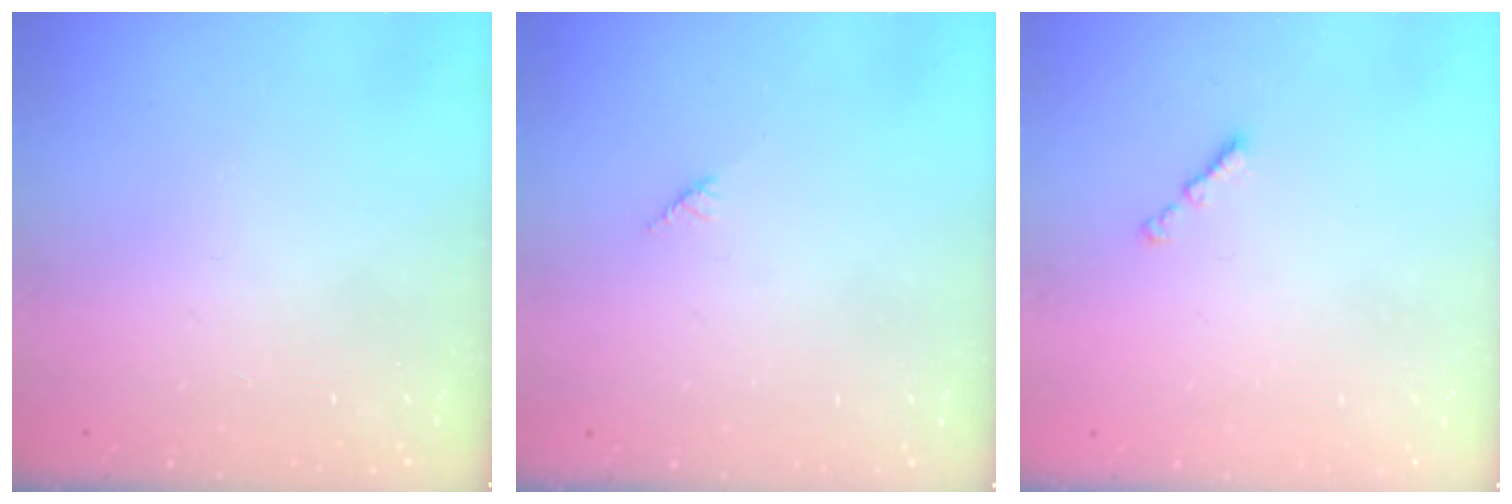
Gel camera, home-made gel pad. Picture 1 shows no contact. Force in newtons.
{"total": 2.7, "press": 2.7, "slide": 0.2}
{"total": 1.1, "press": 1.0, "slide": 0.4}